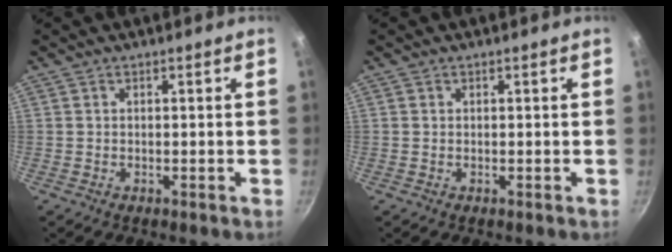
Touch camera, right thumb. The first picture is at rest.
{"total": 0.0}